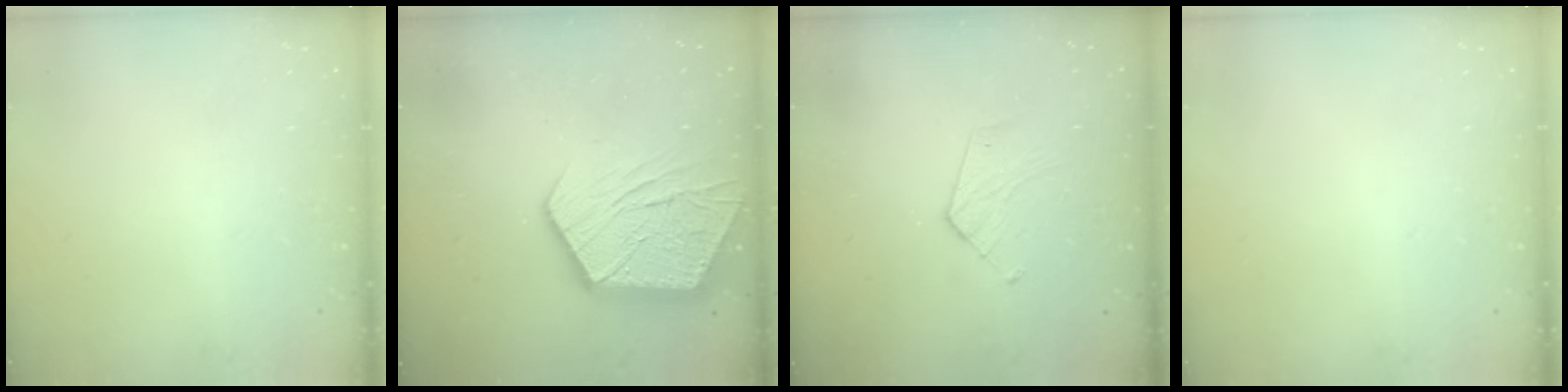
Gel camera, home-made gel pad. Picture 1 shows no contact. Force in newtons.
{"total": 17.4, "press": 17.4, "slide": 1.1}
{"total": 6.0, "press": 5.9, "slide": 0.4}
{"total": 0.0}